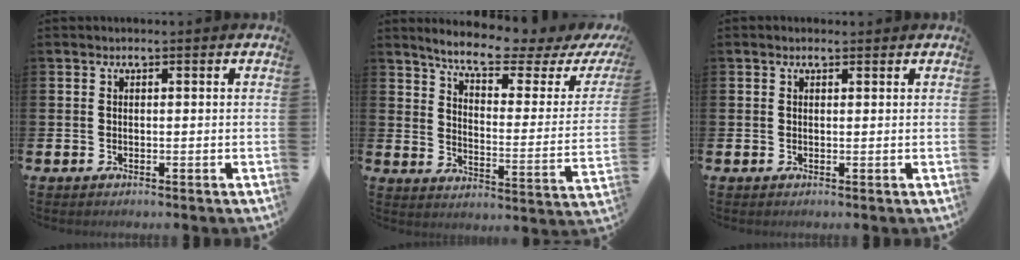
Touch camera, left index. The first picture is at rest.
{"total": 7.7, "force": [6.7, 0.8, 3.7], "torque": [-0.092, -0.048, 0.109]}
{"total": 0.9, "force": [0.8, 0.3, 0.3], "torque": [0.008, -0.002, 0.010]}